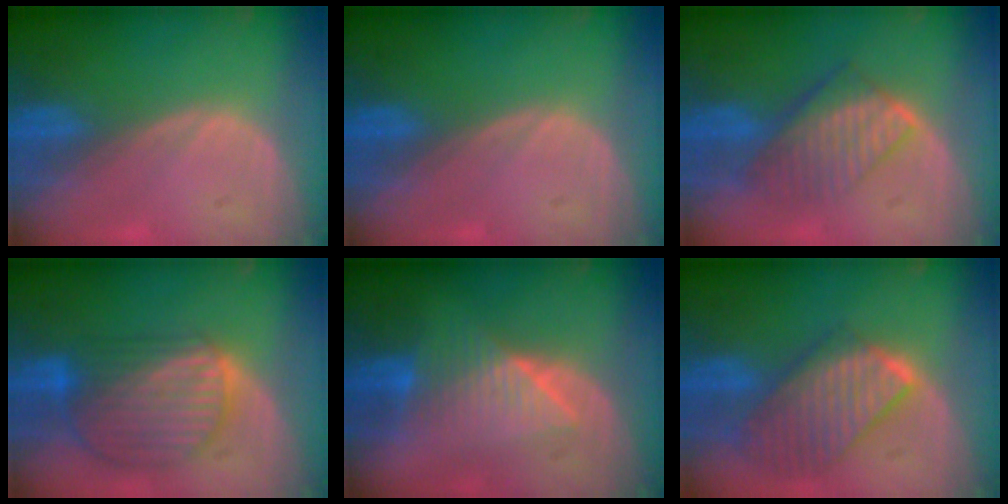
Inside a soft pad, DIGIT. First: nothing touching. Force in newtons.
{"total": 0.0}
{"total": 7.5, "press": 6.8, "slide": 3.1}
{"total": 10.0, "press": 8.6, "slide": 5.2}
{"total": 7.1, "press": 7.0, "slide": 1.1}
{"total": 9.7, "press": 8.4, "slide": 4.9}